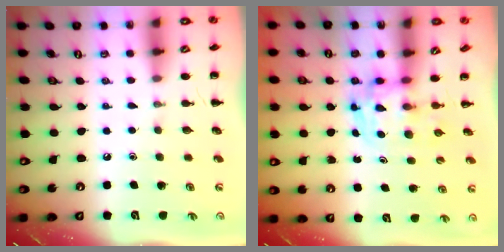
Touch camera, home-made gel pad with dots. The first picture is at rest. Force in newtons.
{"total": 3.7, "press": 3.7, "slide": 0.6}